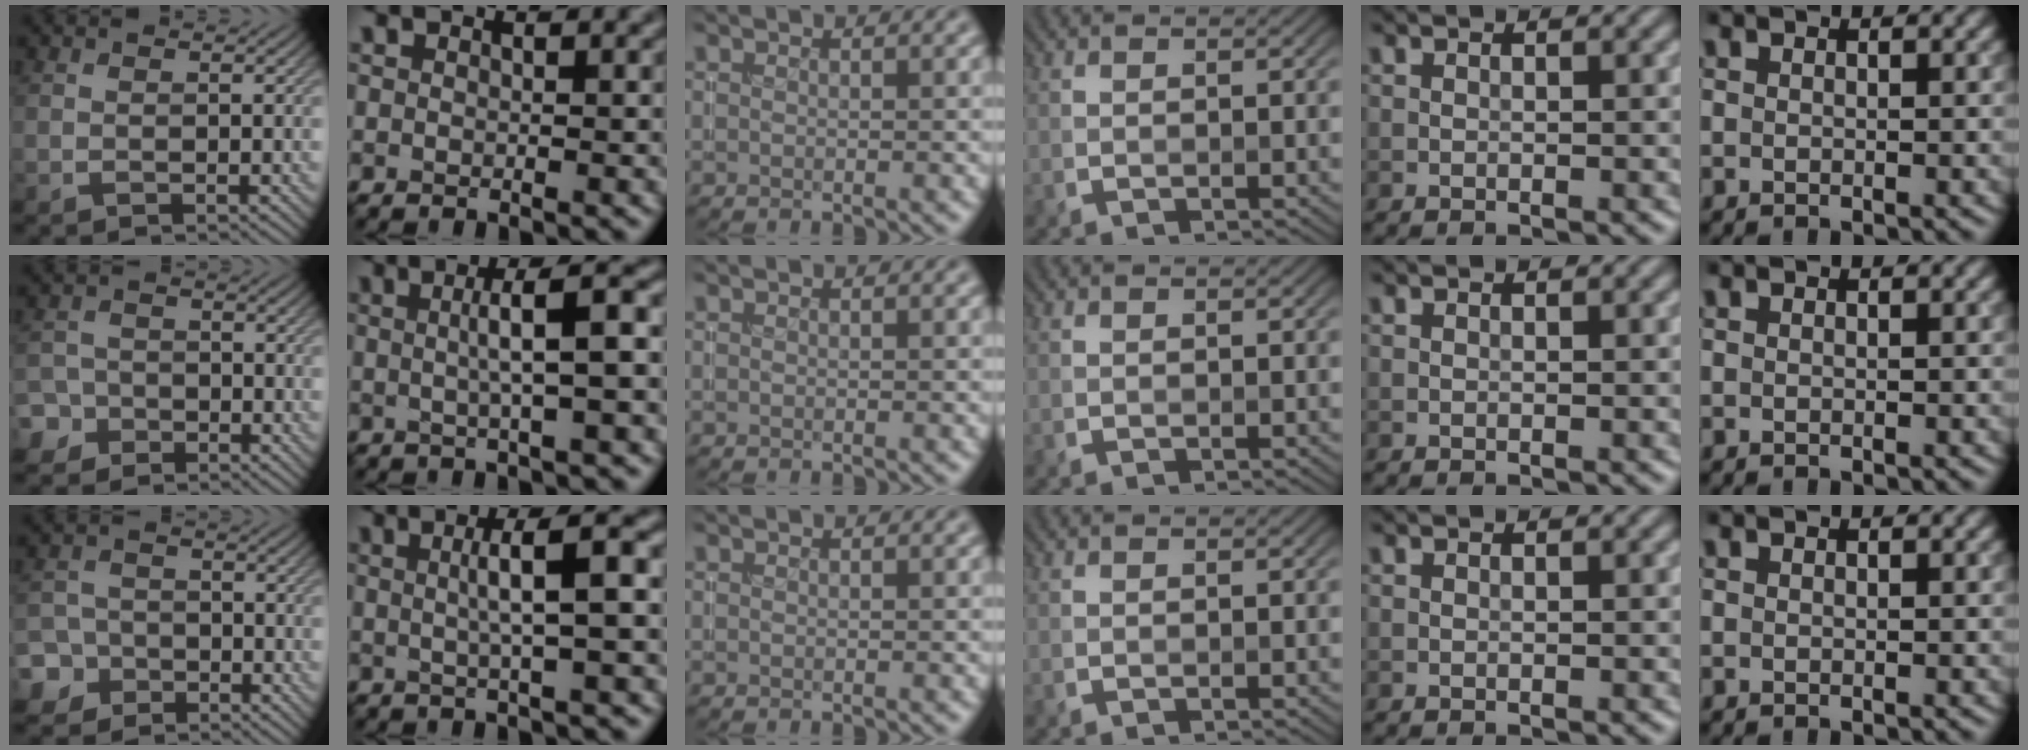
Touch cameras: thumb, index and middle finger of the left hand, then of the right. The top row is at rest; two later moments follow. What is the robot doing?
{"motion": "insert", "object": "coin"}